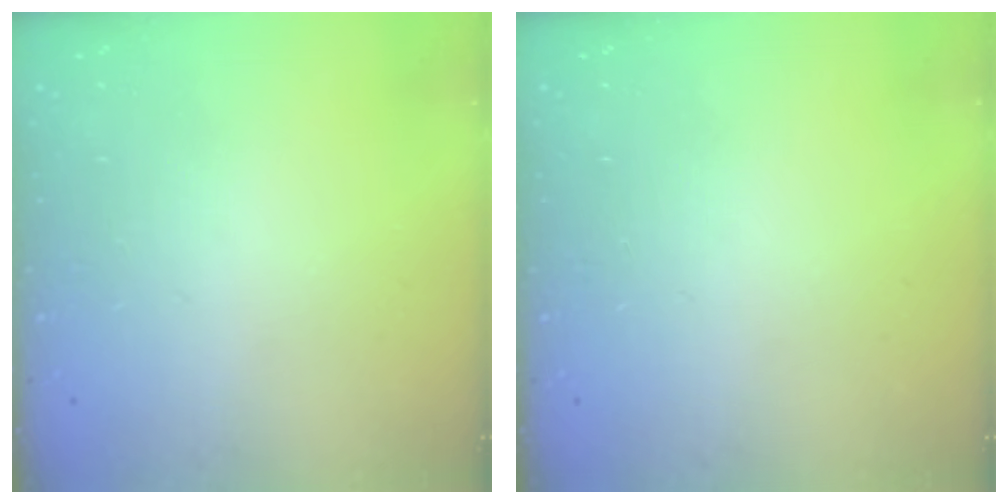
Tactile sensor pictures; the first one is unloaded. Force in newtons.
{"total": 0.0}